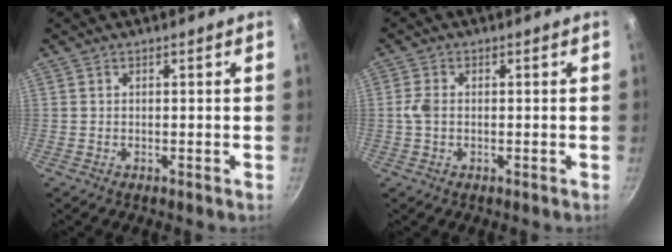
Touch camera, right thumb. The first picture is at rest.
{"total": 2.7, "force": [-0.2, 1.8, 2.0], "torque": [-0.044, 0.009, -0.006]}